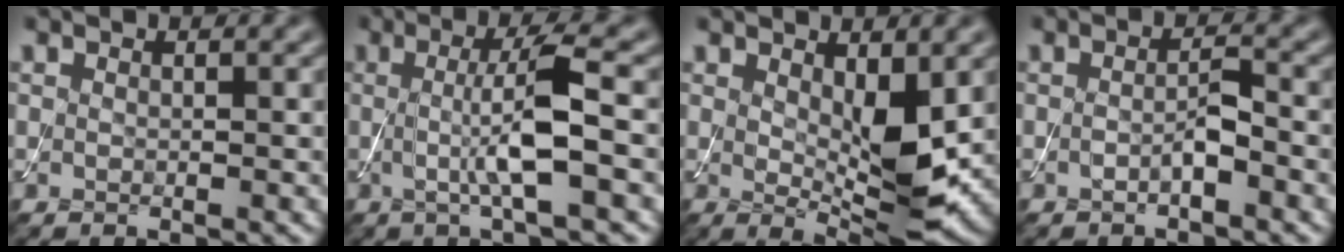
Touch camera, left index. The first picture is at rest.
{"total": 5.6, "force": [0.0, 1.0, 5.5], "torque": [-0.105, 0.000, -0.003]}
{"total": 5.6, "force": [0.8, 2.2, 5.1], "torque": [-0.085, -0.016, 0.020]}
{"total": 1.8, "force": [-0.6, 0.3, 1.6], "torque": [-0.028, 0.003, -0.014]}